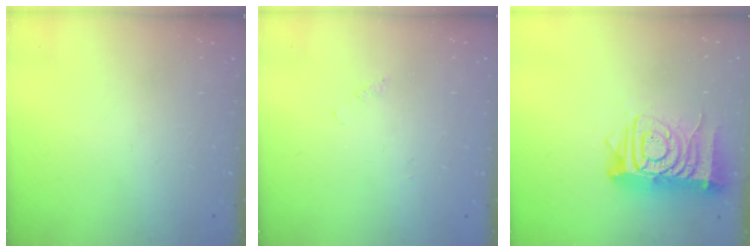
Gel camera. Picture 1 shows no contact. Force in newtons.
{"total": 1.4, "press": 1.3, "slide": 0.3}
{"total": 14.5, "press": 14.4, "slide": 1.6}